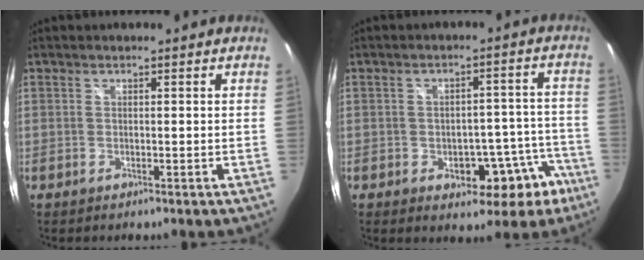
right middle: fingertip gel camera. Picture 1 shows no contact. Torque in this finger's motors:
{"motor_torque": [0.48, -0.45, 0.09, 0.03]}